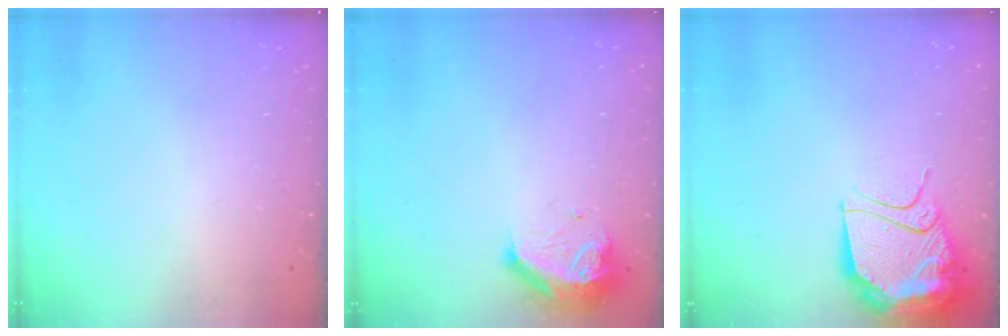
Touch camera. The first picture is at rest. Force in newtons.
{"total": 9.6, "press": 9.5, "slide": 0.6}
{"total": 14.2, "press": 14.2, "slide": 1.4}